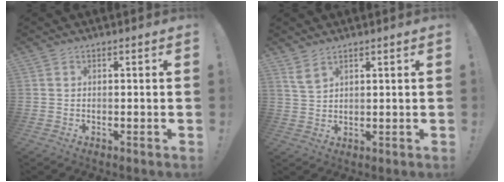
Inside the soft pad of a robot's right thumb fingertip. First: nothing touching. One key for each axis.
{"total": 3.8, "fx": 2.9, "fy": 1.1, "fz": 2.2, "tx": -0.049, "ty": -0.014, "tz": 0.055}